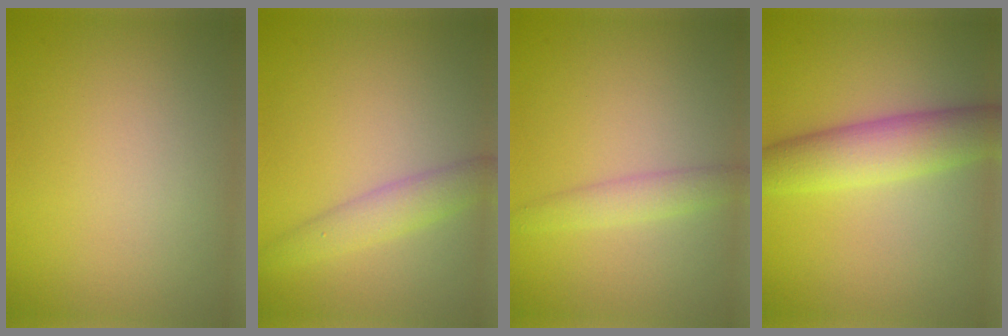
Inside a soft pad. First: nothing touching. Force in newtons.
{"total": 2.7, "press": 2.7, "slide": 0.2}
{"total": 2.2, "press": 2.2, "slide": 0.1}
{"total": 5.7, "press": 5.7, "slide": 0.1}